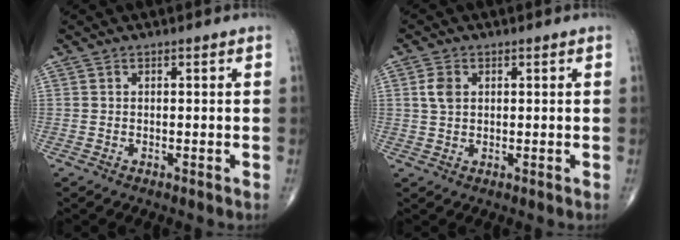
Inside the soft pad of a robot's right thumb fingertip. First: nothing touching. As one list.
[{"total": 3.2, "force": [0.8, 2.2, 2.2], "torque": [-0.042, 0.002, 0.017]}]